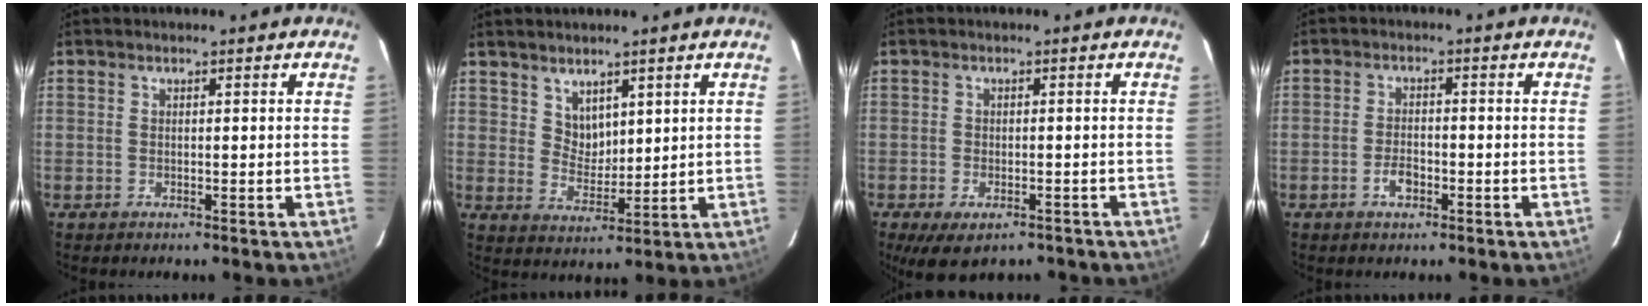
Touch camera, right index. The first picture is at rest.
{"total": 4.7, "force": [3.2, 3.0, 1.8], "torque": [-0.021, 0.001, 0.067]}
{"total": 7.9, "force": [-5.3, 3.6, 4.6], "torque": [-0.094, -0.025, -0.076]}
{"total": 3.5, "force": [-1.7, 1.9, 2.3], "torque": [-0.048, 0.002, -0.030]}